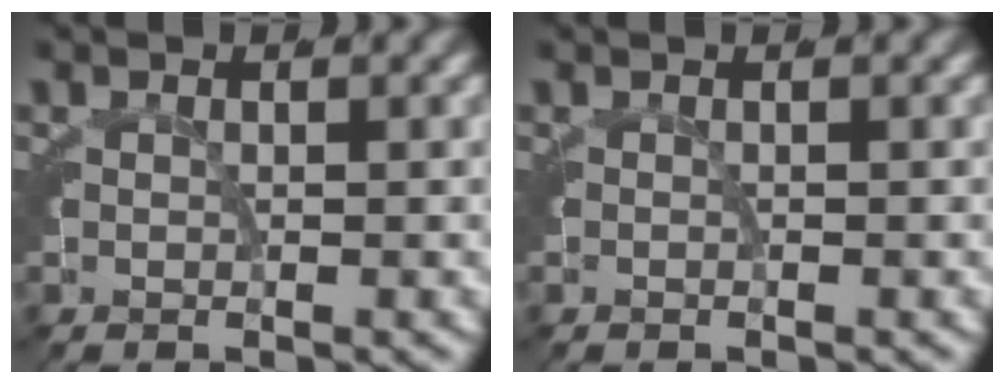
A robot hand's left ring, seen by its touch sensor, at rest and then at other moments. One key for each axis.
{"total": 0.0}